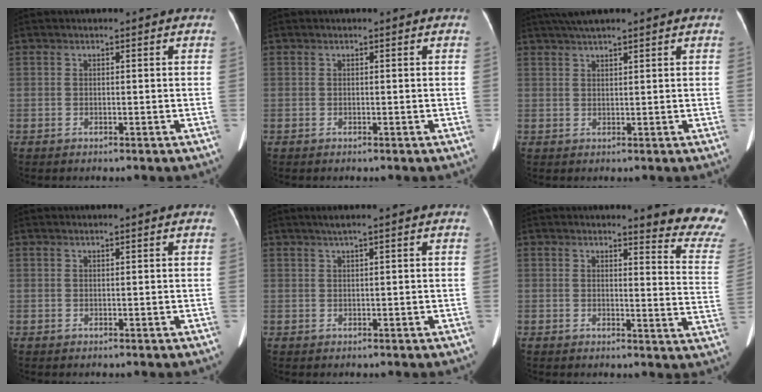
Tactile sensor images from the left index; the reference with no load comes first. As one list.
[{"total": 0.0}, {"total": 5.5, "force": [4.6, 0.4, 3.0], "torque": [-0.049, 0.034, 0.081]}, {"total": 0.6, "force": [0.5, -0.1, 0.3], "torque": [-0.009, 0.007, 0.015]}, {"total": 1.6, "force": [1.0, -0.3, 1.3], "torque": [-0.031, 0.008, 0.024]}, {"total": 10.5, "force": [10.1, 0.4, 2.8], "torque": [-0.007, -0.097, 0.079]}]